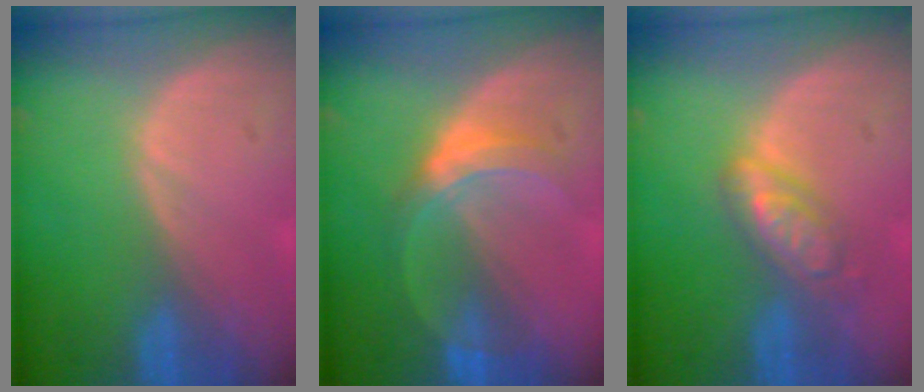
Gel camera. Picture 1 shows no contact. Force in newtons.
{"total": 5.3, "press": 5.0, "slide": 1.8}
{"total": 4.9, "press": 4.9, "slide": 0.1}